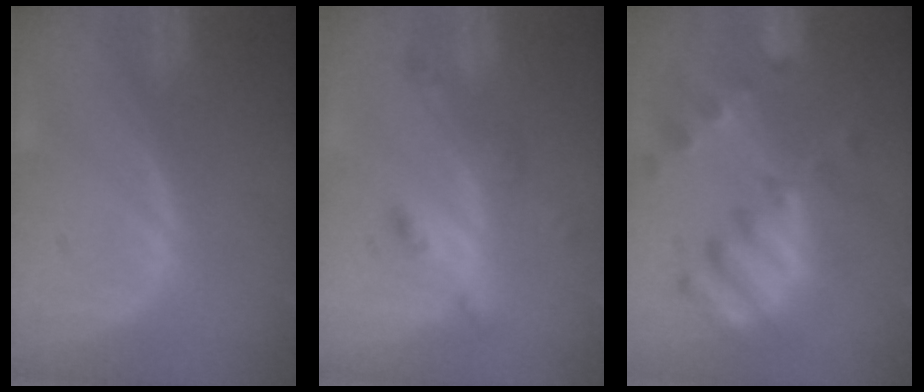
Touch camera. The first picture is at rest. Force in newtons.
{"total": 4.5, "press": 4.0, "slide": 2.0}
{"total": 10.1, "press": 8.8, "slide": 4.8}